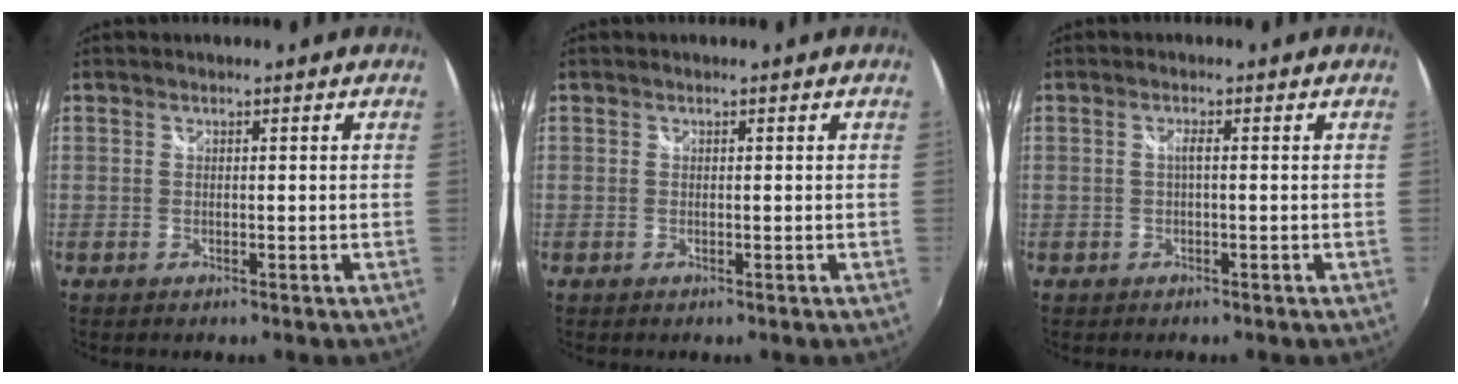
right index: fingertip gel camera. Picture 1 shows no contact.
{"total": 0.0}
{"total": 1.1, "force": [-0.2, -0.1, 1.1], "torque": [-0.019, 0.003, -0.006]}